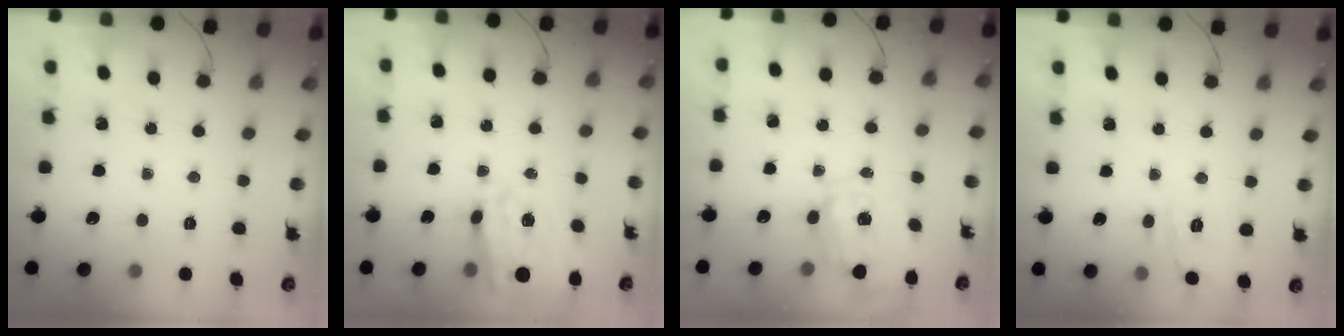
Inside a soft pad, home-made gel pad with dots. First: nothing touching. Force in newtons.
{"total": 17.7, "press": 17.3, "slide": 3.8}
{"total": 2.8, "press": 2.6, "slide": 0.9}
{"total": 8.6, "press": 8.4, "slide": 1.7}